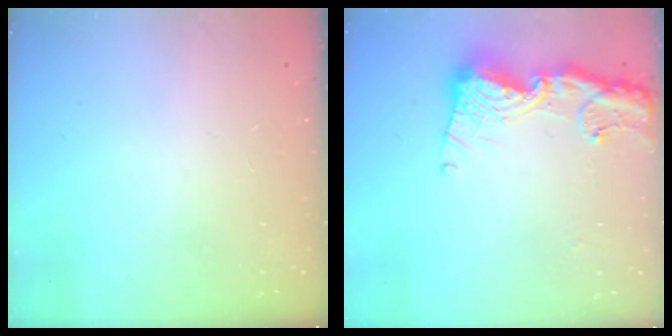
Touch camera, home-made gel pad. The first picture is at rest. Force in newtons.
{"total": 15.2, "press": 15.1, "slide": 1.5}